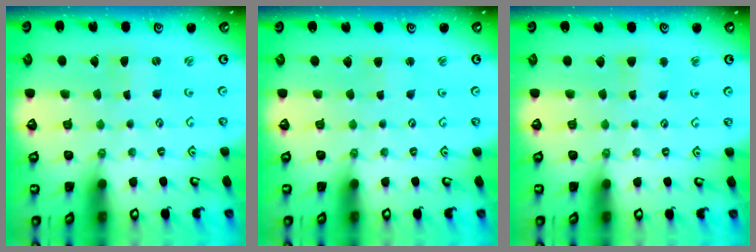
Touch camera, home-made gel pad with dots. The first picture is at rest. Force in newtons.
{"total": 2.5, "press": 2.5, "slide": 0.2}
{"total": 3.6, "press": 3.5, "slide": 0.4}